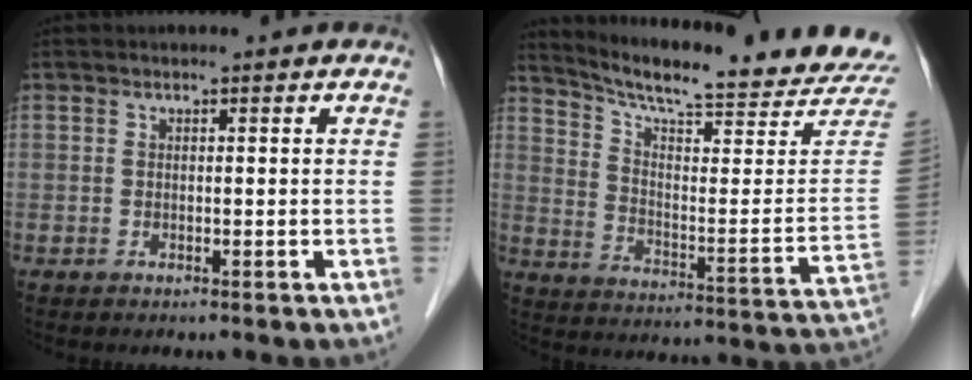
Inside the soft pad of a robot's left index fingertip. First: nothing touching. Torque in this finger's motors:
{"motor_torque": [-0.18, -0.38, 0.15, 0.06]}